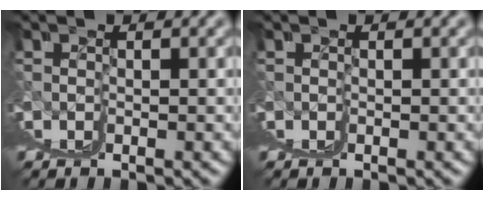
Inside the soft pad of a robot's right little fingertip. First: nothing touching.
{"total": 0.0}